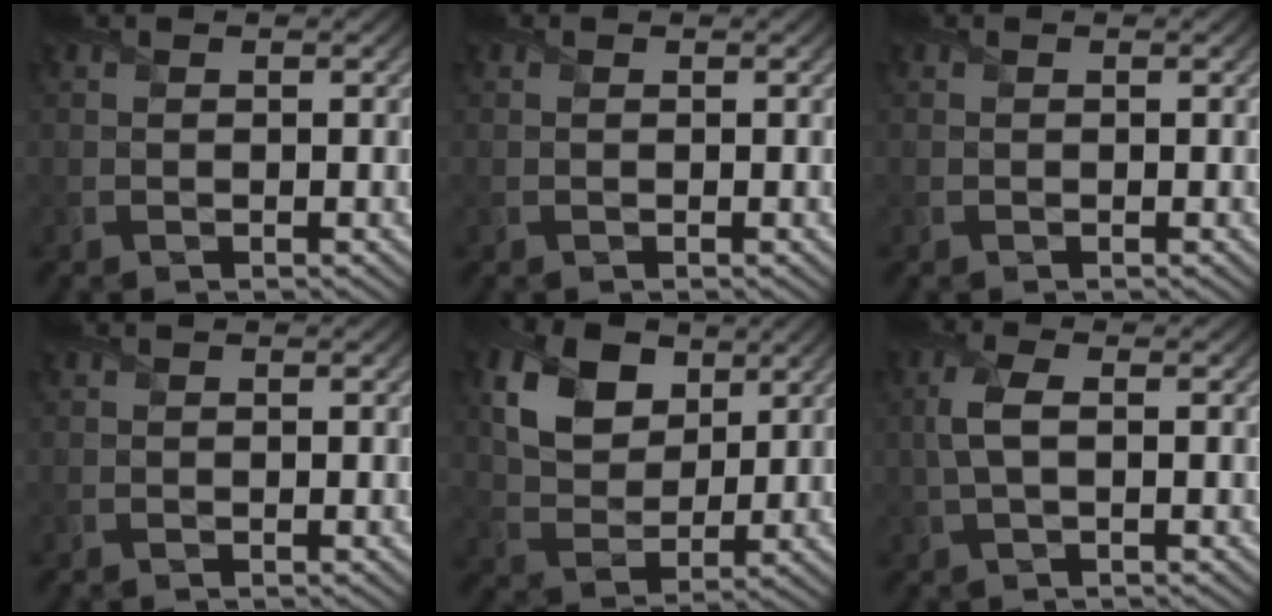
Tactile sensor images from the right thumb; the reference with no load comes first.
{"total": 0.0}
{"total": 0.0}
{"total": 0.0}
{"total": 8.7, "force": [4.0, 5.7, 5.2], "torque": [-0.130, 0.003, 0.065]}
{"total": 3.4, "force": [0.4, 1.2, 3.1], "torque": [-0.082, 0.007, 0.005]}